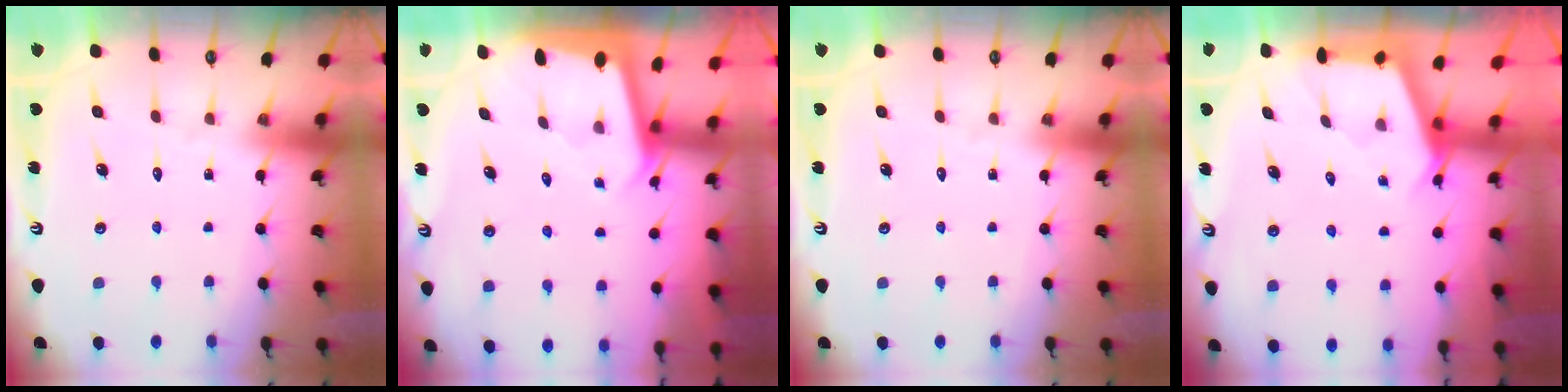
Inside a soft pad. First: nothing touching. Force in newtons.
{"total": 1.9, "press": 1.9, "slide": 0.1}
{"total": 0.0}
{"total": 2.6, "press": 2.6, "slide": 0.3}